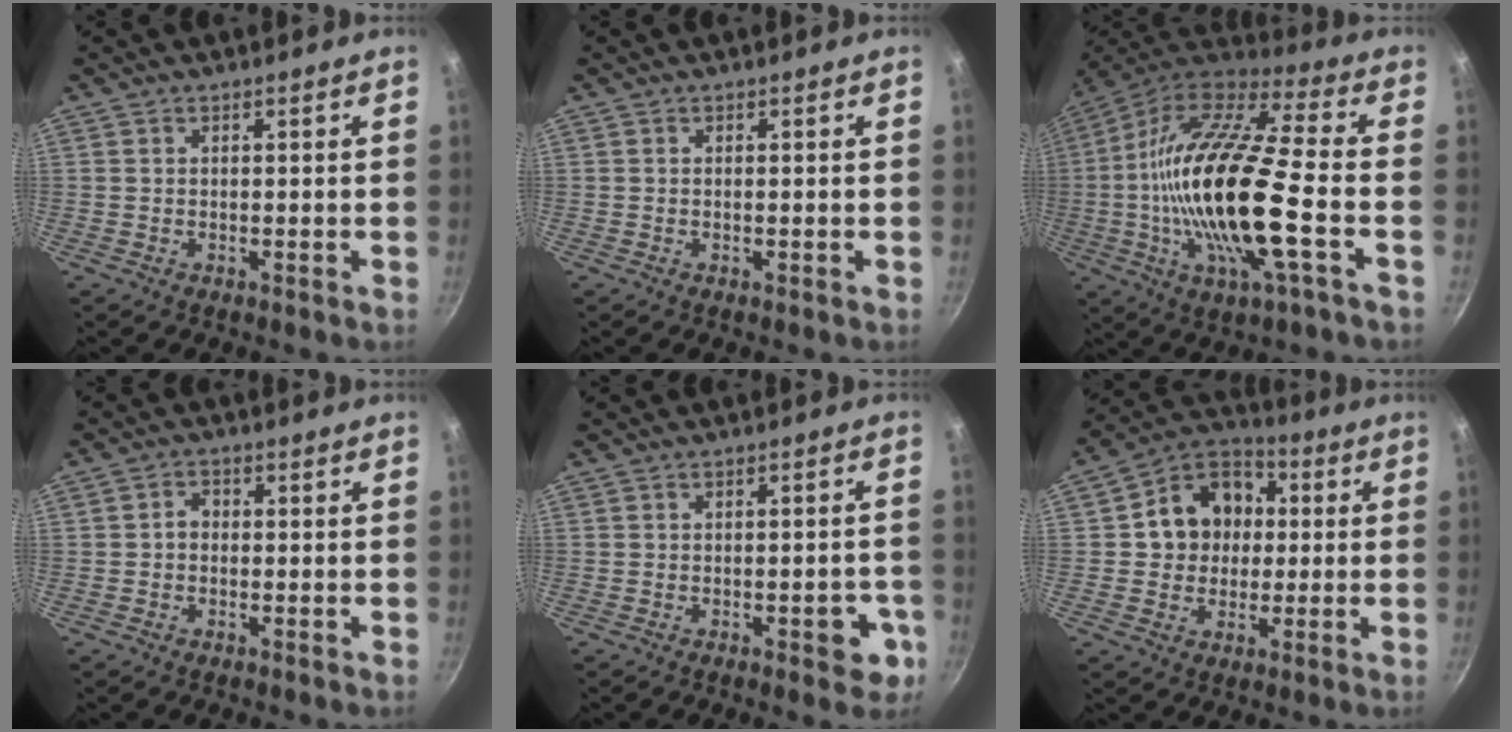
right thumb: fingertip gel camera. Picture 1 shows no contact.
{"total": 0.0}
{"total": 25.9, "force": [-4.1, 7.0, 24.6], "torque": [-0.463, 0.013, -0.089]}
{"total": 2.2, "force": [-0.4, 1.8, 1.2], "torque": [-0.011, 0.011, -0.010]}
{"total": 5.8, "force": [-2.2, 2.6, 4.7], "torque": [-0.035, 0.013, -0.026]}
{"total": 13.1, "force": [1.3, 11.2, 6.7], "torque": [-0.069, 0.024, 0.004]}